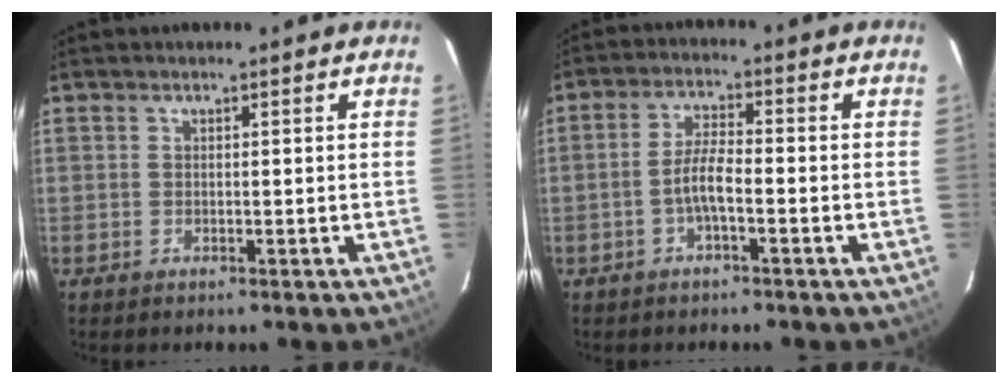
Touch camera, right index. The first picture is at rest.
{"total": 4.3, "force": [-1.9, 0.7, 3.8], "torque": [-0.079, 0.007, -0.037]}